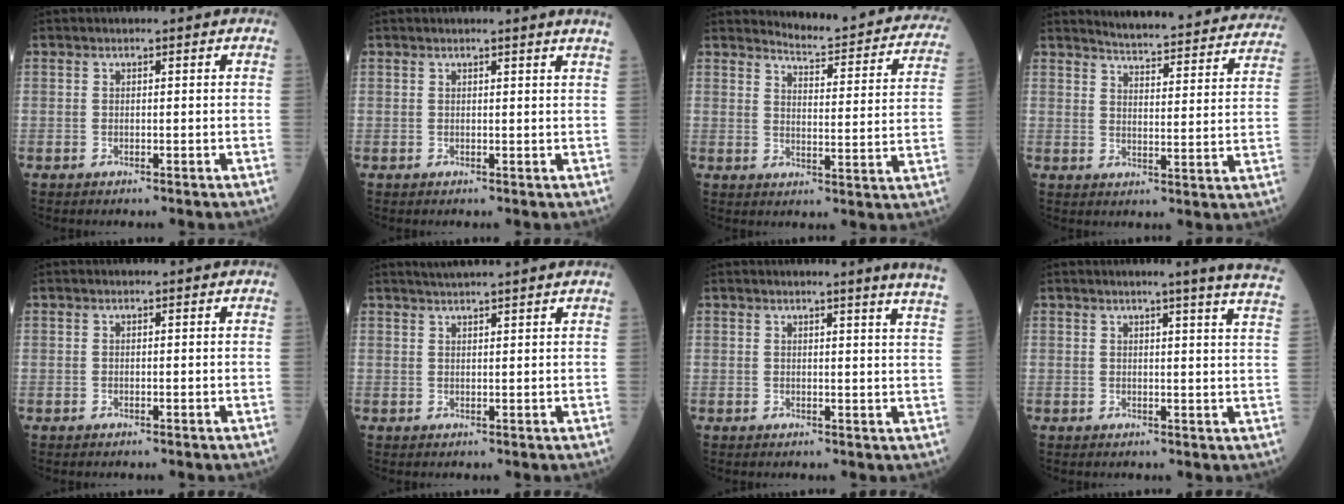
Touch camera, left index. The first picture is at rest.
{"total": 2.3, "force": [2.0, -0.7, 0.9], "torque": [-0.020, -0.010, 0.015]}
{"total": 16.8, "force": [16.0, 1.9, 4.8], "torque": [-0.049, -0.074, 0.173]}
{"total": 22.4, "force": [21.3, 2.2, 6.6], "torque": [-0.082, -0.067, 0.244]}
{"total": 0.0}
{"total": 5.3, "force": [4.6, -0.9, 2.3], "torque": [-0.033, 0.023, 0.067]}
{"total": 6.9, "force": [6.0, -1.6, 3.0], "torque": [-0.030, -0.045, 0.043]}
{"total": 10.4, "force": [8.7, -1.5, 5.4], "torque": [-0.062, -0.045, 0.071]}